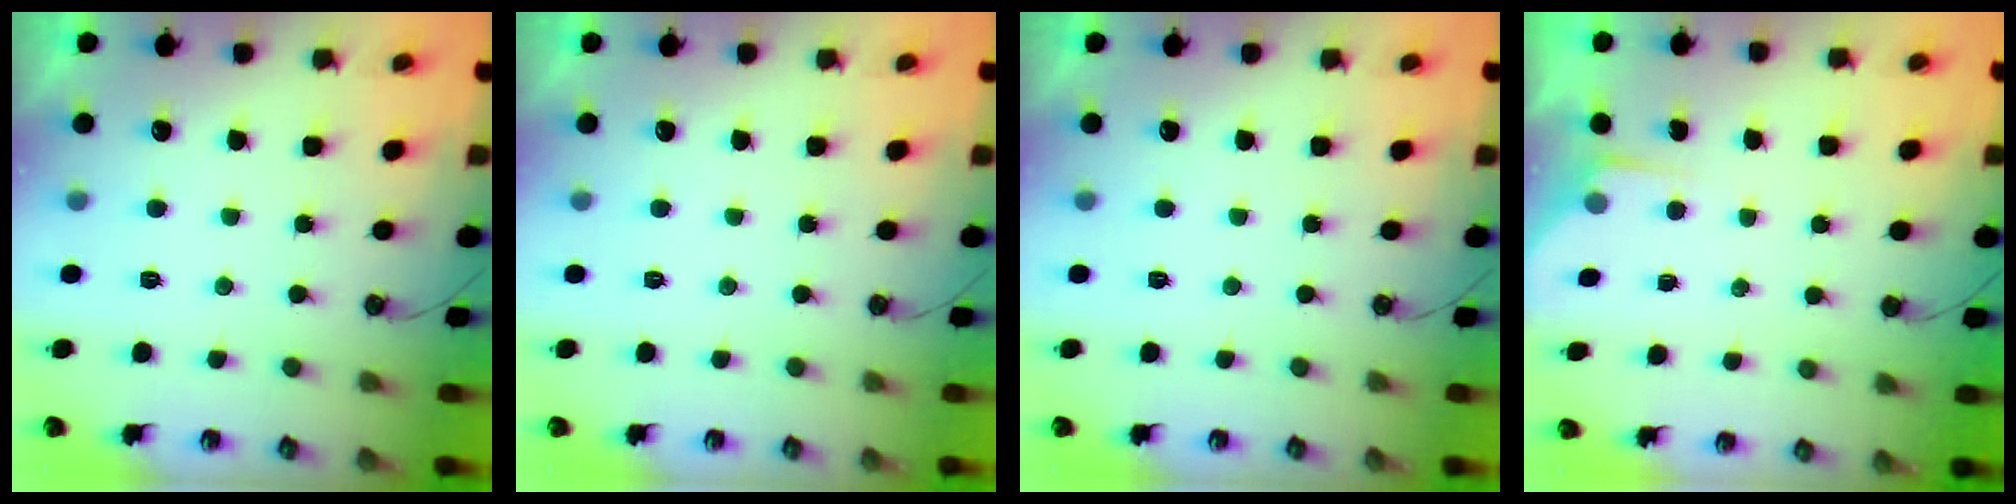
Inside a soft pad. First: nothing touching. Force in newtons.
{"total": 0.0}
{"total": 0.0}
{"total": 3.5, "press": 3.4, "slide": 0.5}